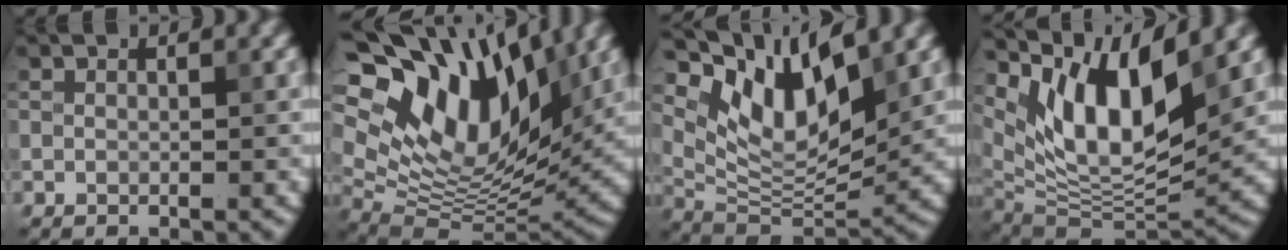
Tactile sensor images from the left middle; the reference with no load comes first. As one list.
[{"total": 17.0, "force": [7.9, 9.2, 12.0], "torque": [-0.225, 0.028, 0.138]}, {"total": 9.4, "force": [5.1, 3.7, 6.9], "torque": [-0.123, -0.007, 0.098]}, {"total": 11.2, "force": [6.1, 3.9, 8.6], "torque": [-0.144, -0.006, 0.119]}]